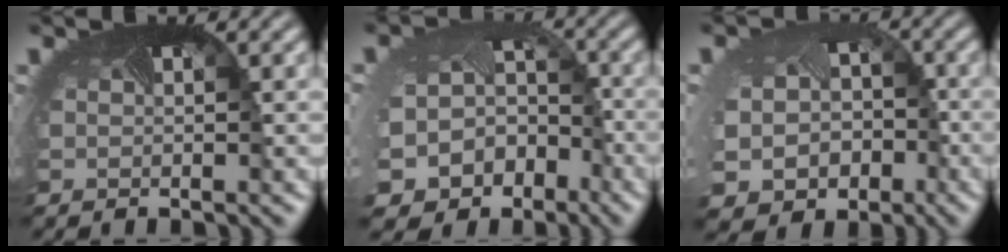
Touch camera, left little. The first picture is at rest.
{"total": 12.0, "force": [-6.7, 9.3, 3.4], "torque": [-0.081, -0.066, -0.082]}
{"total": 9.0, "force": [-3.2, 7.6, 3.6], "torque": [-0.077, -0.051, -0.046]}